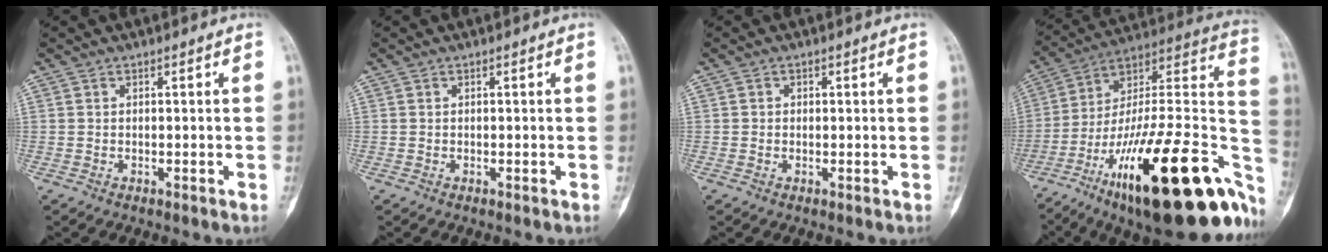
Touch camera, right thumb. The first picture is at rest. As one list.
[{"total": 0.0}, {"total": 0.6, "force": [0.1, 0.5, 0.2], "torque": [0.002, 0.001, -0.001]}, {"total": 38.8, "force": [-15.9, 12.4, 33.1], "torque": [-0.416, 0.067, -0.250]}]